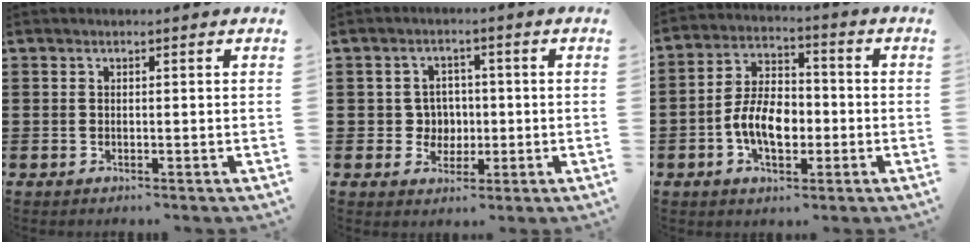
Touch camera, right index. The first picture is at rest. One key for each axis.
{"total": 3.9, "fx": -0.2, "fy": 3.7, "fz": 1.3, "tx": -0.033, "ty": 0.007, "tz": -0.009}
{"total": 8.0, "fx": -2.0, "fy": 4.8, "fz": 6.1, "tx": -0.127, "ty": 0.003, "tz": -0.044}